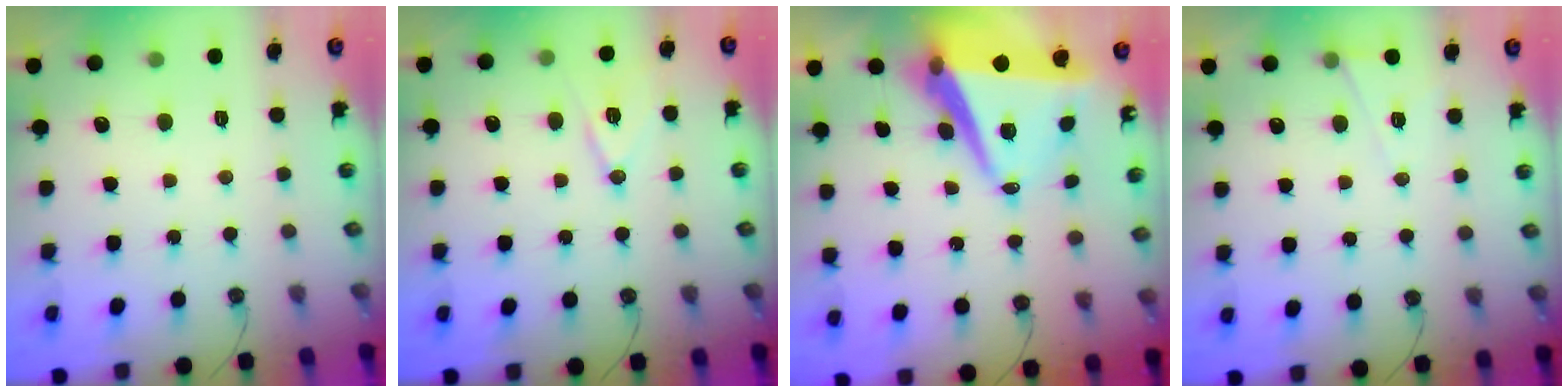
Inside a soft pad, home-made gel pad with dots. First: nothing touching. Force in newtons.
{"total": 11.2, "press": 10.7, "slide": 3.4}
{"total": 12.0, "press": 11.3, "slide": 4.0}
{"total": 6.0, "press": 3.9, "slide": 4.5}